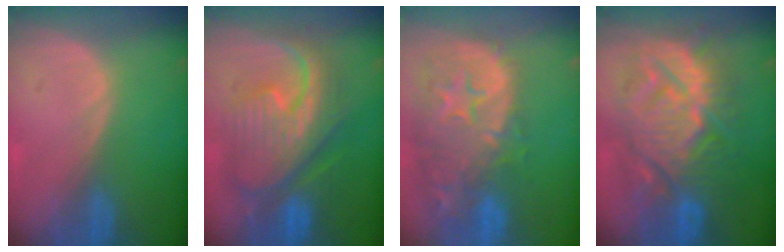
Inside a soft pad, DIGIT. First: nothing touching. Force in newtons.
{"total": 12.5, "press": 12.4, "slide": 1.4}
{"total": 14.9, "press": 12.0, "slide": 8.9}
{"total": 13.9, "press": 13.9, "slide": 1.3}